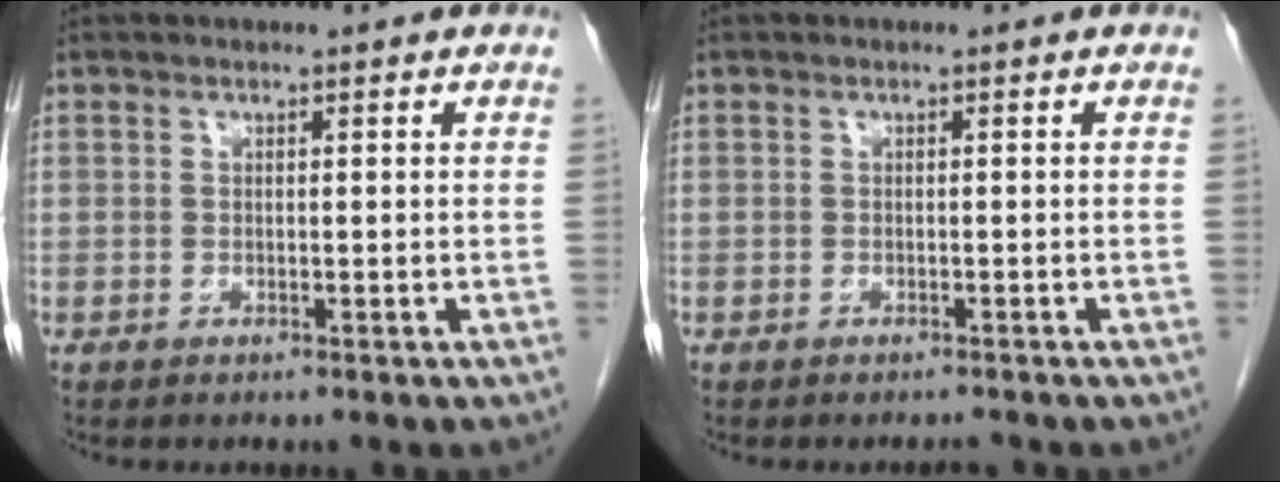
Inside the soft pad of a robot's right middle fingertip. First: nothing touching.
{"total": 0.7, "force": [-0.6, 0.0, 0.1], "torque": [-0.010, -0.005, -0.007]}